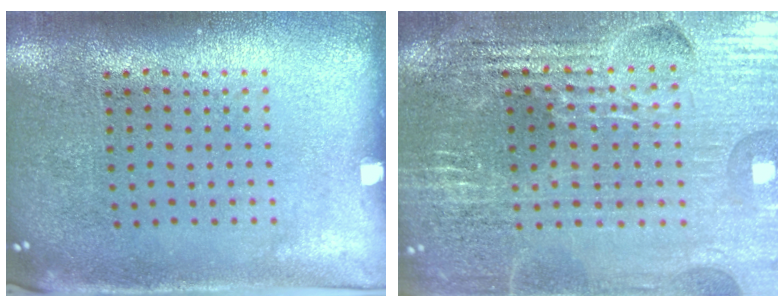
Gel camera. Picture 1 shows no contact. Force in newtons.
{"total": 4.2, "press": 4.0, "slide": 1.1}